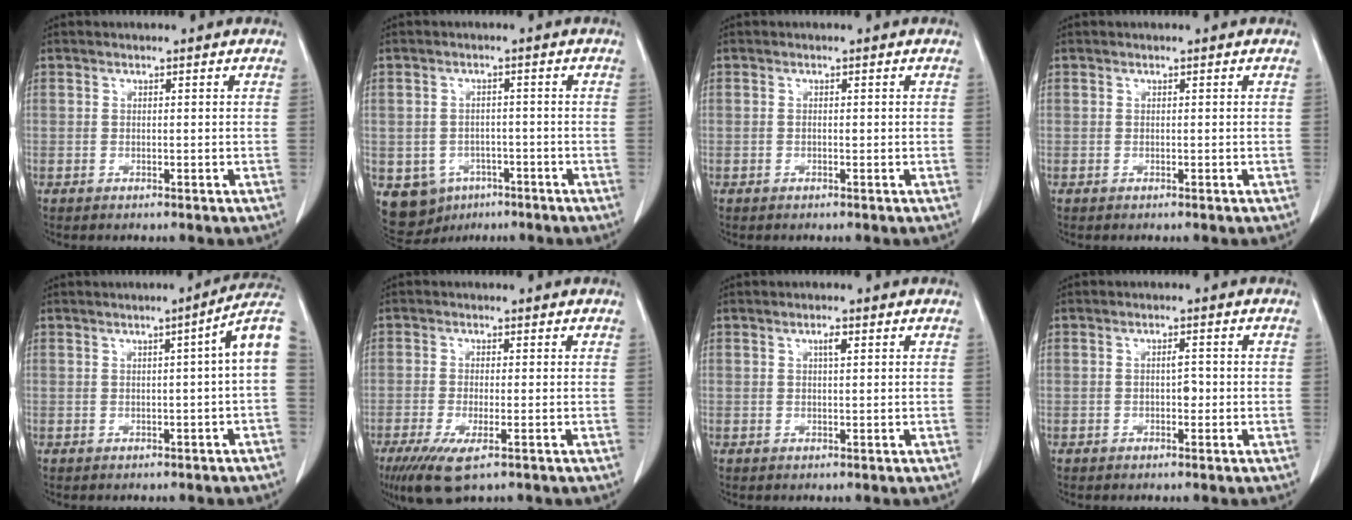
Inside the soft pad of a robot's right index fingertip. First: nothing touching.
{"total": 8.2, "force": [-3.8, 7.0, 2.1], "torque": [-0.046, 0.007, -0.044]}
{"total": 0.5, "force": [-0.1, 0.2, 0.5], "torque": [-0.011, 0.000, -0.001]}
{"total": 0.0}
{"total": 5.7, "force": [0.4, -0.4, 5.7], "torque": [-0.062, 0.015, 0.000]}
{"total": 6.1, "force": [-3.3, 1.1, 5.0], "torque": [-0.096, -0.018, -0.055]}
{"total": 1.4, "force": [0.6, 0.3, 1.2], "torque": [-0.021, 0.002, 0.008]}
{"total": 1.8, "force": [-0.3, 0.8, 1.6], "torque": [-0.026, 0.003, -0.006]}